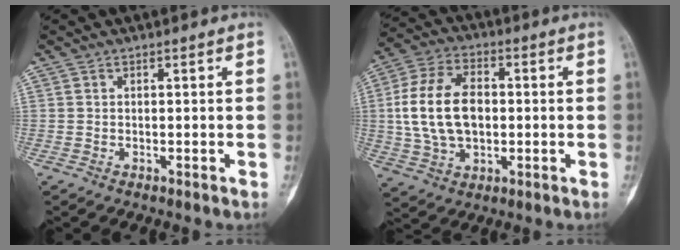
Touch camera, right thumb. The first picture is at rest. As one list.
[{"total": 14.9, "force": [0.4, 9.6, 11.4], "torque": [-0.205, 0.017, 0.008]}]